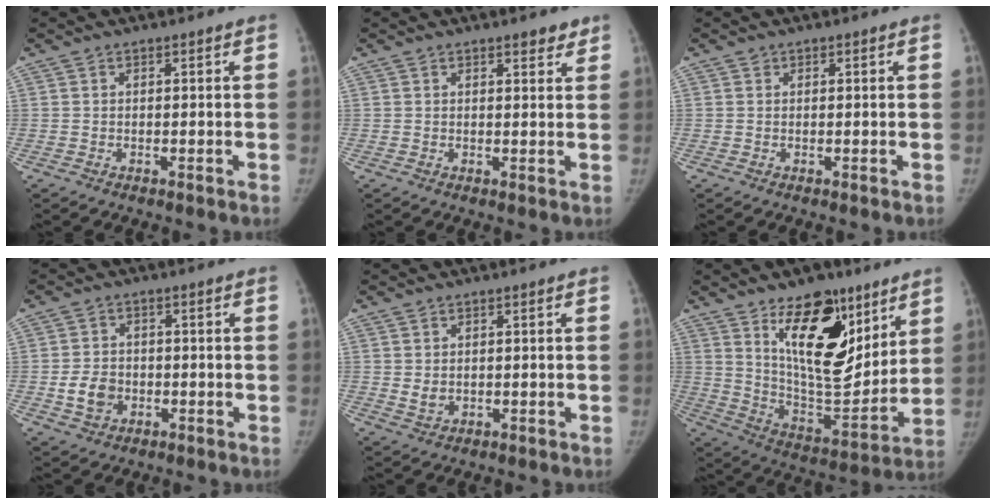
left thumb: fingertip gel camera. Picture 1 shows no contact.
{"total": 2.4, "force": [1.9, 1.2, 1.0], "torque": [0.006, -0.011, 0.022]}
{"total": 0.7, "force": [0.3, 0.6, 0.0], "torque": [0.008, 0.000, 0.002]}
{"total": 5.4, "force": [-1.3, 4.4, 3.0], "torque": [-0.040, 0.006, -0.021]}
{"total": 2.4, "force": [0.2, 1.9, 1.4], "torque": [-0.017, -0.004, 0.010]}
{"total": 21.6, "force": [11.0, 10.7, 15.2], "torque": [-0.175, -0.082, 0.189]}